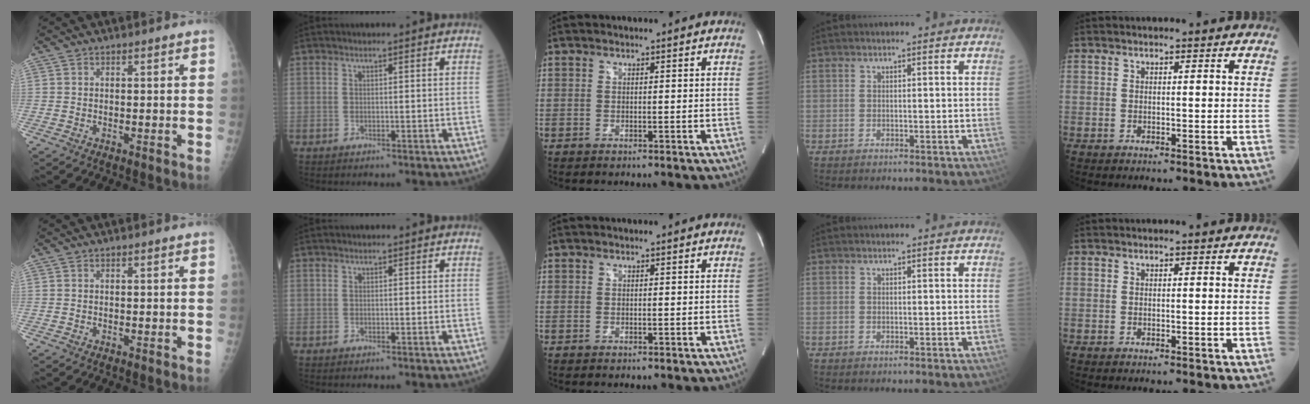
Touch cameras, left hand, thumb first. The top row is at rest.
{}